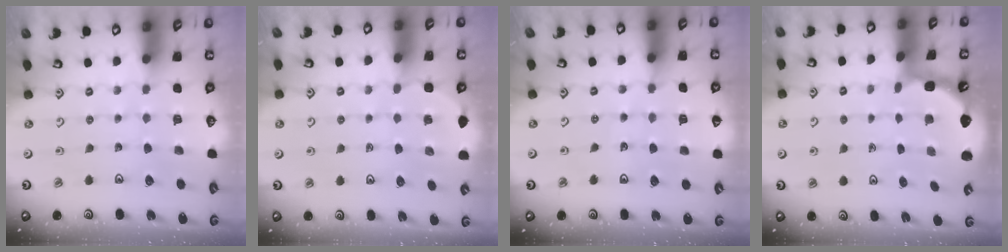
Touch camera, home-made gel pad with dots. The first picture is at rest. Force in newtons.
{"total": 1.7, "press": 1.5, "slide": 0.8}
{"total": 3.2, "press": 2.4, "slide": 2.2}
{"total": 2.0, "press": 2.0, "slide": 0.2}